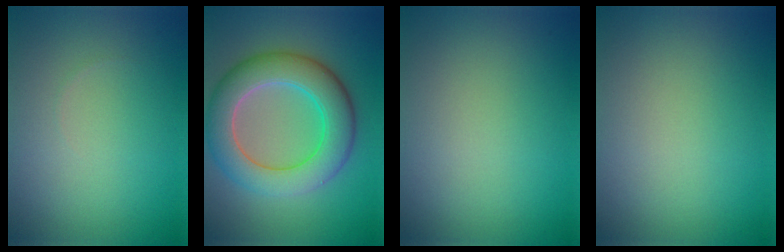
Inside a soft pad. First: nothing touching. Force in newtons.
{"total": 7.7, "press": 7.6, "slide": 0.5}
{"total": 0.0}
{"total": 0.0}